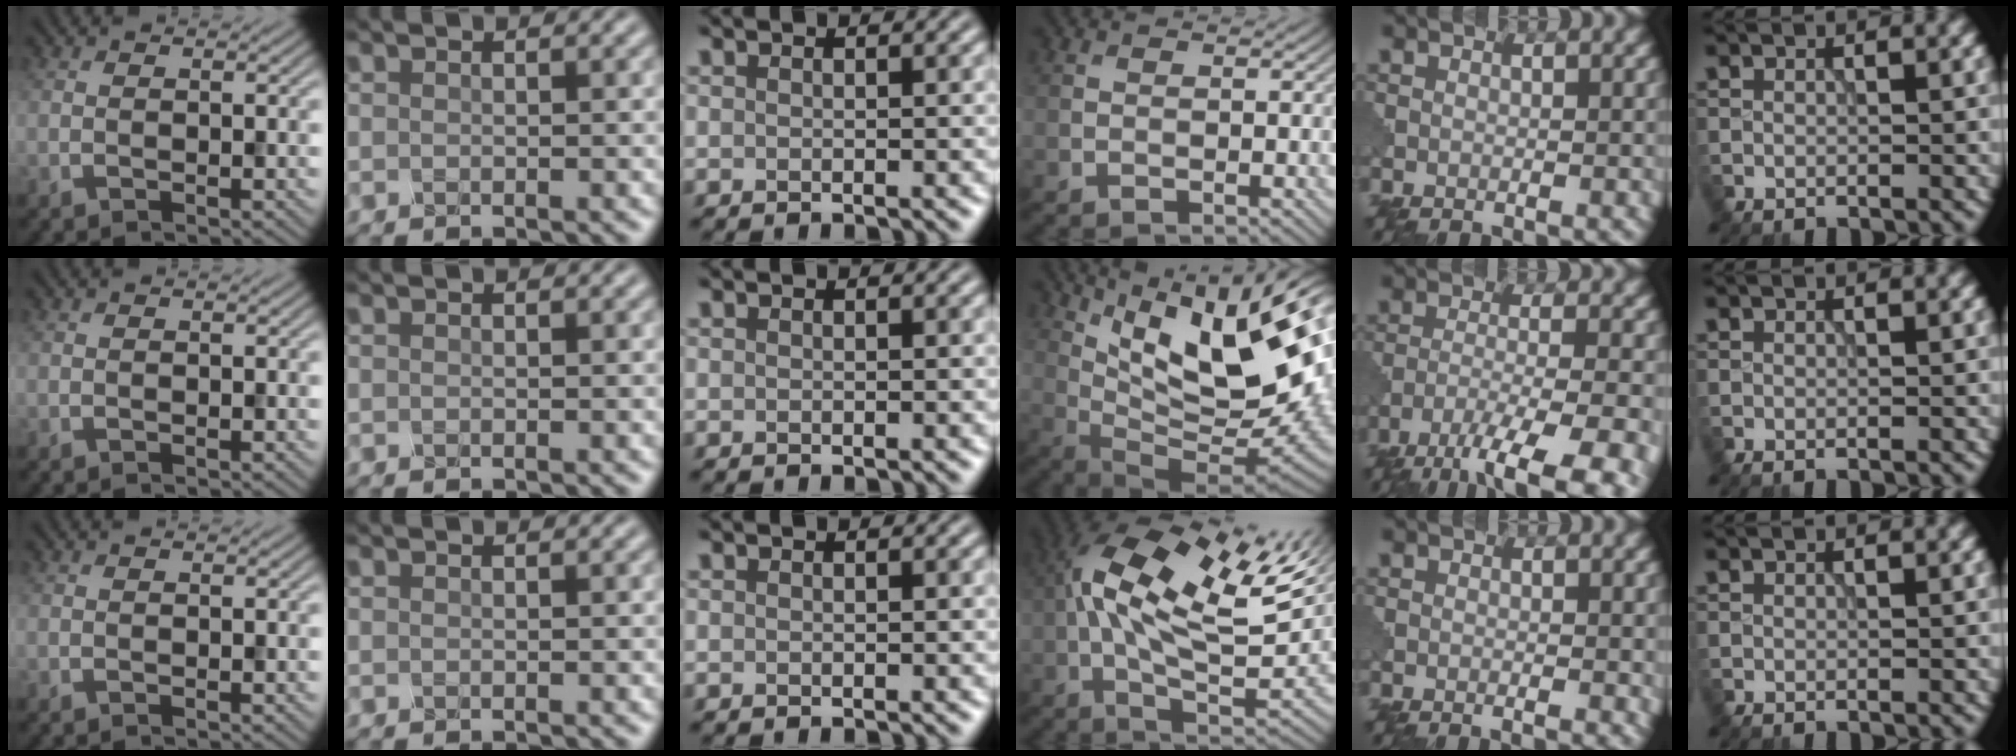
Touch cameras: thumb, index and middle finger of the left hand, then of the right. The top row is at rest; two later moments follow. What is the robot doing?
{"motion": "shake", "object": "salt shaker"}